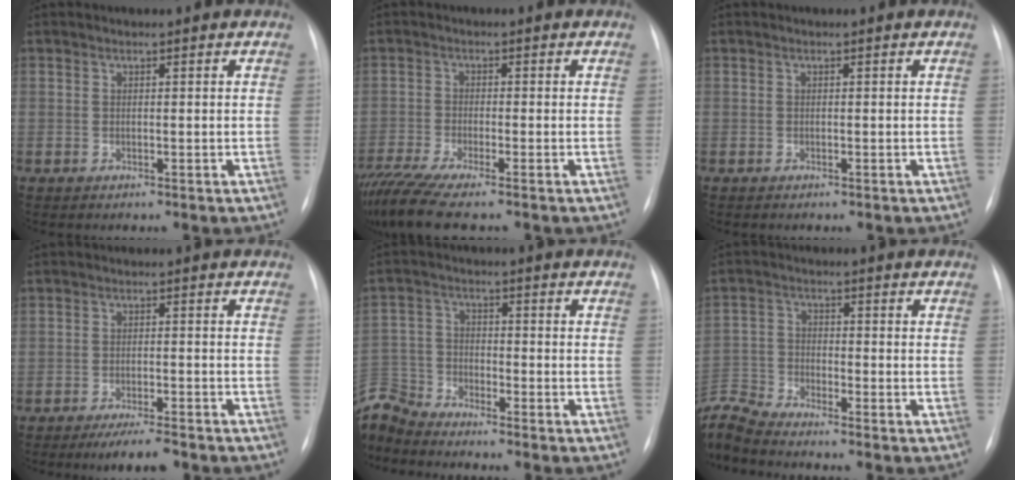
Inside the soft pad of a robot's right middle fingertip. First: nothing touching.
{"total": 8.6, "force": [-7.2, 0.0, 4.8], "torque": [-0.090, -0.023, -0.125]}
{"total": 0.0}
{"total": 5.6, "force": [-4.5, 0.8, 3.3], "torque": [-0.048, -0.010, -0.070]}
{"total": 7.7, "force": [-7.7, 0.5, 0.3], "torque": [-0.018, 0.002, -0.156]}
{"total": 8.0, "force": [-7.9, -1.0, 1.2], "torque": [-0.044, 0.004, -0.158]}